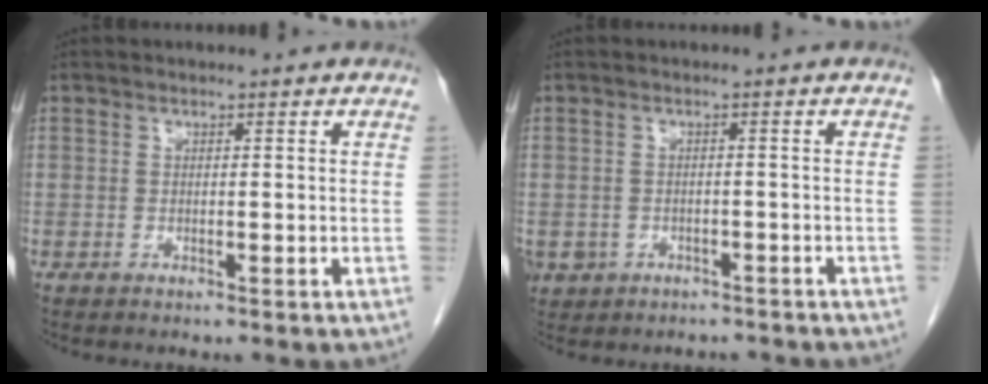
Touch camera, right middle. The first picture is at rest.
{"total": 6.7, "force": [-4.3, 4.9, 1.5], "torque": [-0.034, 0.010, -0.053]}